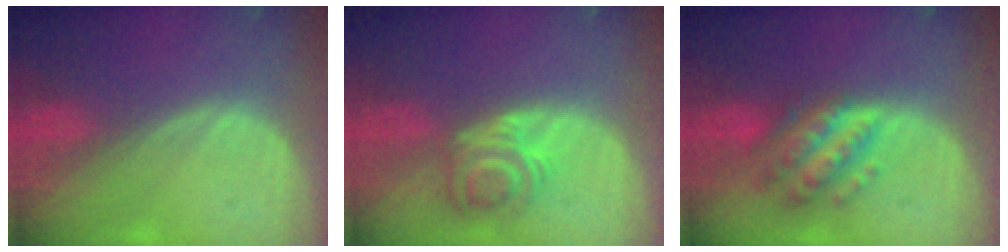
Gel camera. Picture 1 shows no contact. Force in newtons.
{"total": 5.6, "press": 5.3, "slide": 1.8}
{"total": 7.6, "press": 7.6, "slide": 0.6}